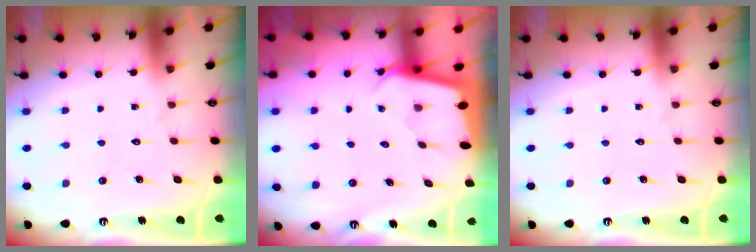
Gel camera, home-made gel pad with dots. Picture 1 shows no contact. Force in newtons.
{"total": 2.5, "press": 2.5, "slide": 0.1}
{"total": 0.0}